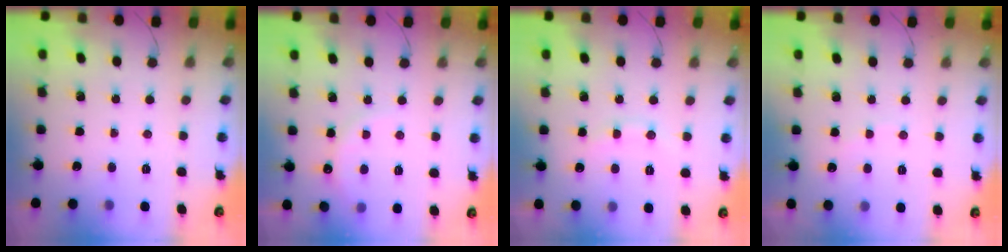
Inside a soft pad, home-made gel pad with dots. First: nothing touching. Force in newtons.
{"total": 7.2, "press": 7.0, "slide": 1.6}
{"total": 8.4, "press": 8.2, "slide": 1.7}
{"total": 4.9, "press": 4.8, "slide": 0.7}